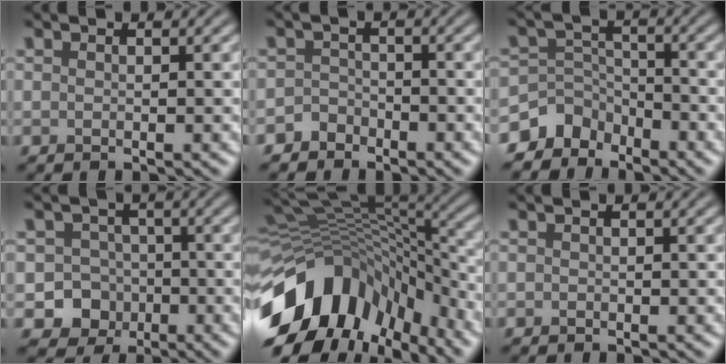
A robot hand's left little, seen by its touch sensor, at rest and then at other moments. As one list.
[{"total": 1.8, "force": [-1.4, 1.1, -0.1], "torque": [0.010, 0.009, -0.029]}, {"total": 5.2, "force": [-4.3, 3.0, 0.5], "torque": [0.009, 0.002, -0.081]}, {"total": 5.9, "force": [-2.4, 5.2, 1.3], "torque": [0.011, -0.006, -0.059]}, {"total": 13.5, "force": [-6.8, 8.7, 7.7], "torque": [-0.158, 0.011, -0.120]}, {"total": 0.0}]